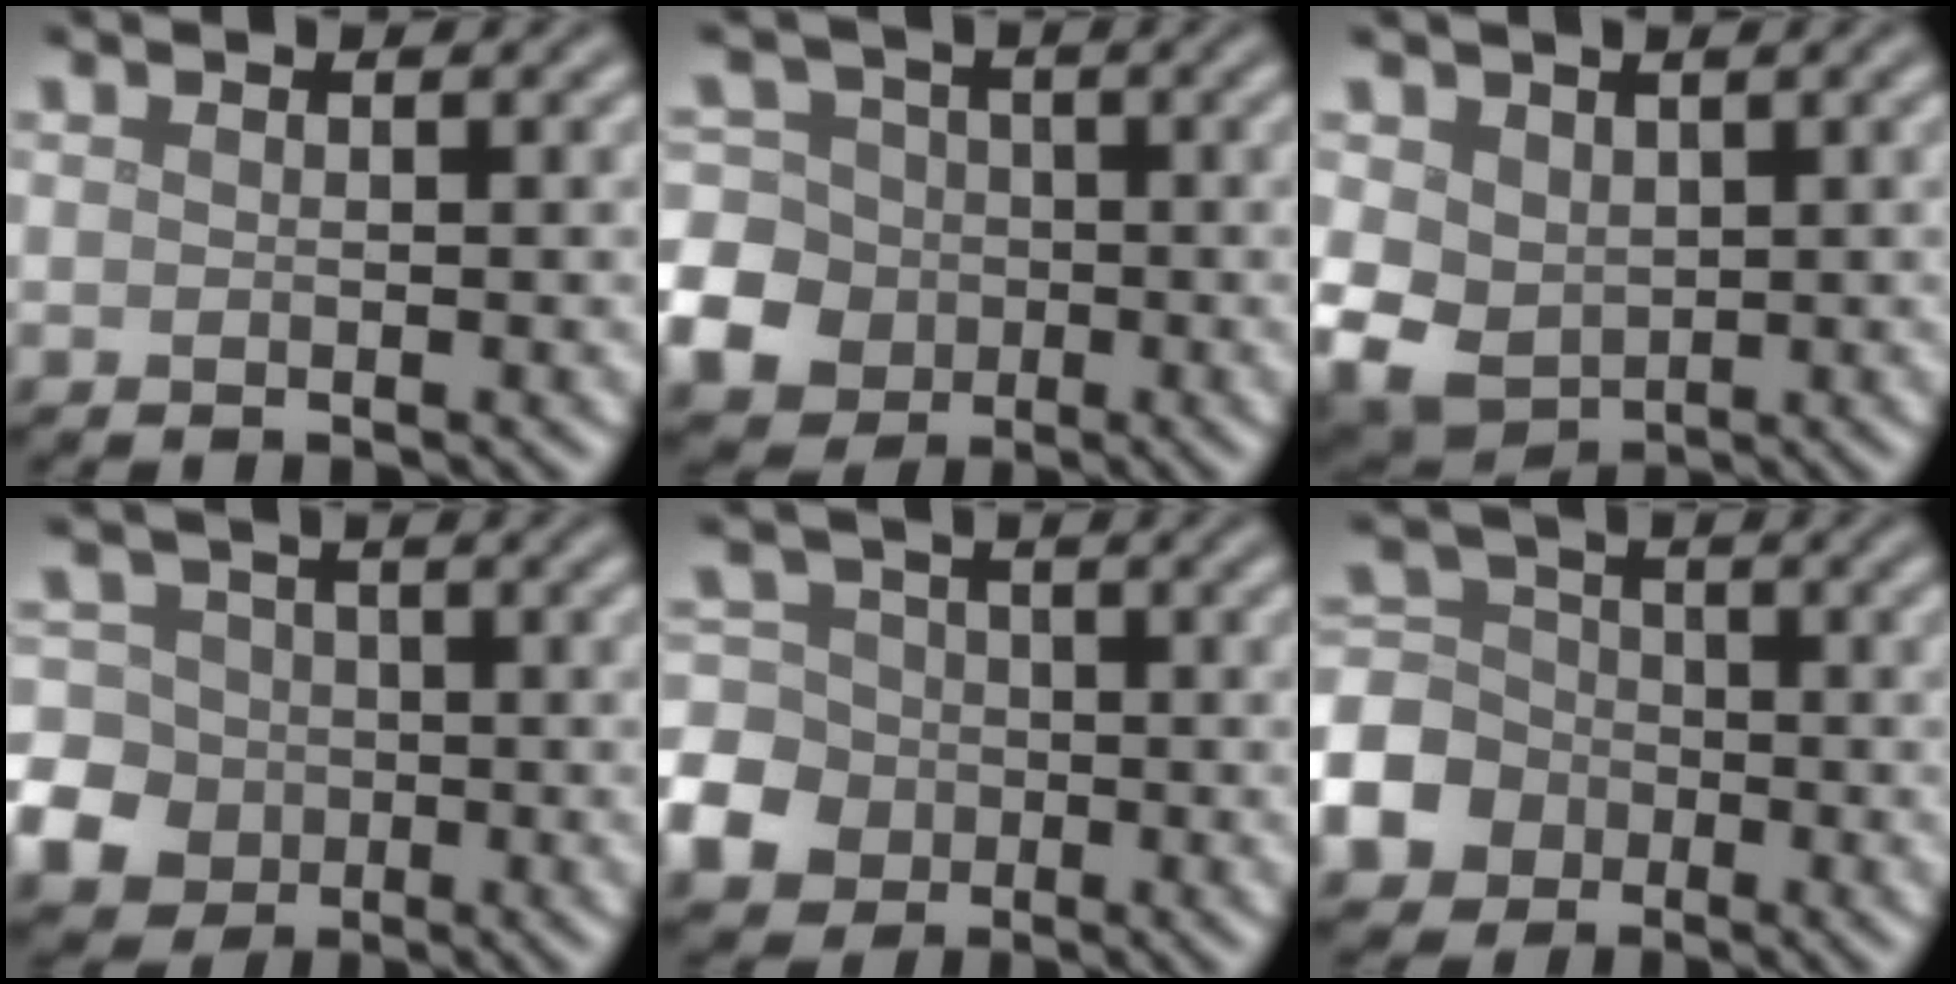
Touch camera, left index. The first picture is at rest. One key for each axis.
{"total": 8.6, "fx": -3.1, "fy": 7.6, "fz": 2.6, "tx": -0.067, "ty": -0.012, "tz": -0.083}
{"total": 5.3, "fx": 0.4, "fy": 4.3, "fz": 3.1, "tx": -0.079, "ty": -0.009, "tz": 0.010}
{"total": 7.9, "fx": -3.3, "fy": 6.8, "fz": 2.4, "tx": -0.055, "ty": -0.017, "tz": -0.086}
{"total": 7.0, "fx": -3.1, "fy": 5.9, "fz": 2.3, "tx": -0.053, "ty": -0.011, "tz": -0.078}
{"total": 7.6, "fx": -3.4, "fy": 6.3, "fz": 2.3, "tx": -0.054, "ty": -0.010, "tz": -0.088}